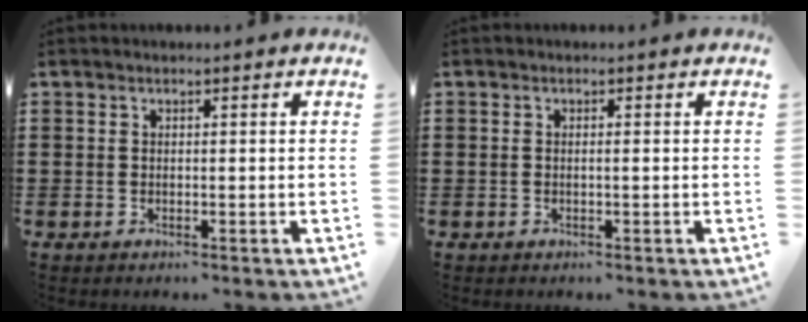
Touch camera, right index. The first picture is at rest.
{"total": 0.6, "force": [-0.2, 0.0, 0.5], "torque": [-0.009, -0.003, -0.003]}